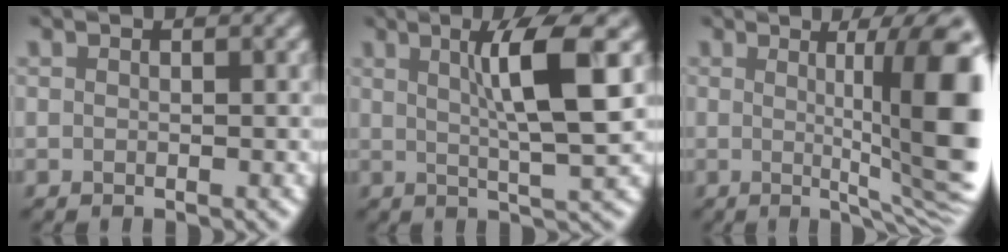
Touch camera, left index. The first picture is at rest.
{"total": 6.2, "force": [1.3, 0.8, 6.0], "torque": [-0.088, 0.002, 0.026]}
{"total": 11.7, "force": [0.2, 2.6, 11.4], "torque": [-0.114, -0.003, 0.007]}